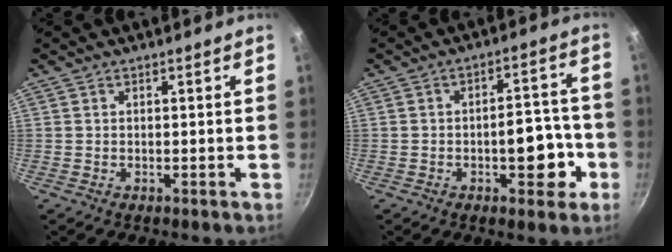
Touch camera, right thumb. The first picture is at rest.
{"total": 9.6, "force": [-3.2, 4.8, 7.7], "torque": [-0.063, 0.033, -0.039]}